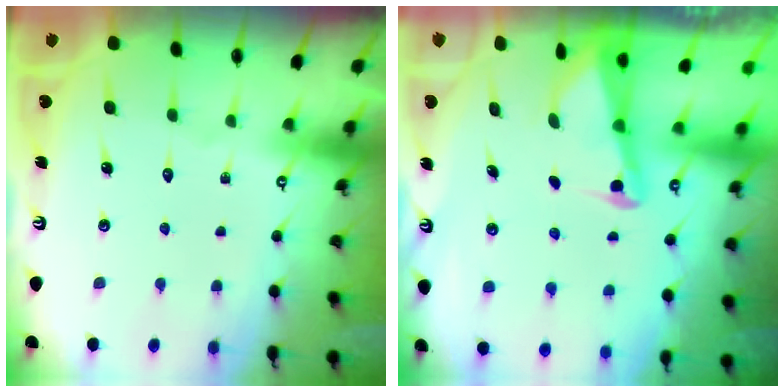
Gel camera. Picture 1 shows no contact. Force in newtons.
{"total": 2.2, "press": 2.2, "slide": 0.3}